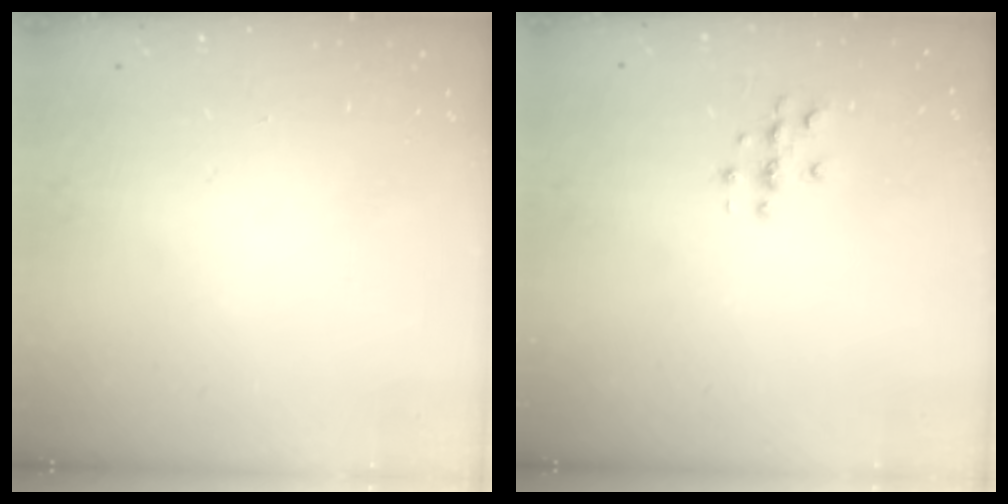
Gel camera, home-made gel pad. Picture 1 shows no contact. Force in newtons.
{"total": 2.7, "press": 2.7, "slide": 0.3}